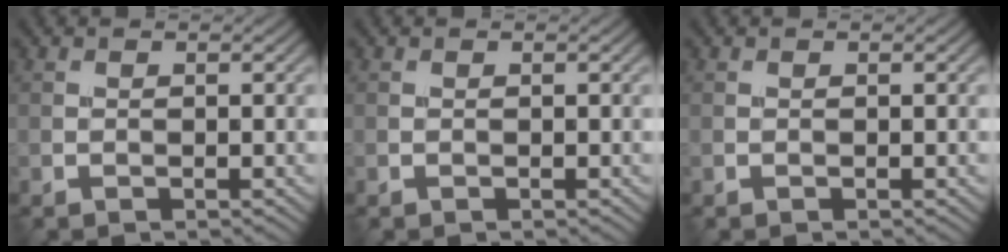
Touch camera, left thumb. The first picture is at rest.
{"total": 0.0}
{"total": 0.0}